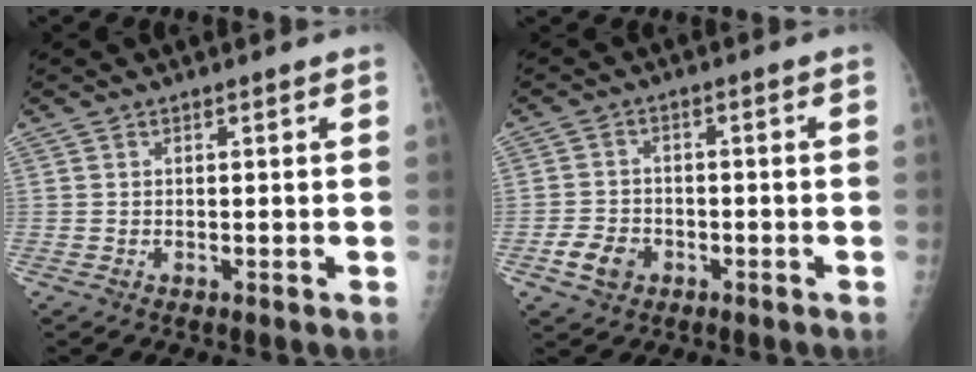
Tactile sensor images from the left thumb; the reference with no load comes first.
{"total": 5.2, "force": [-2.2, 4.0, 2.4], "torque": [-0.036, 0.012, -0.037]}